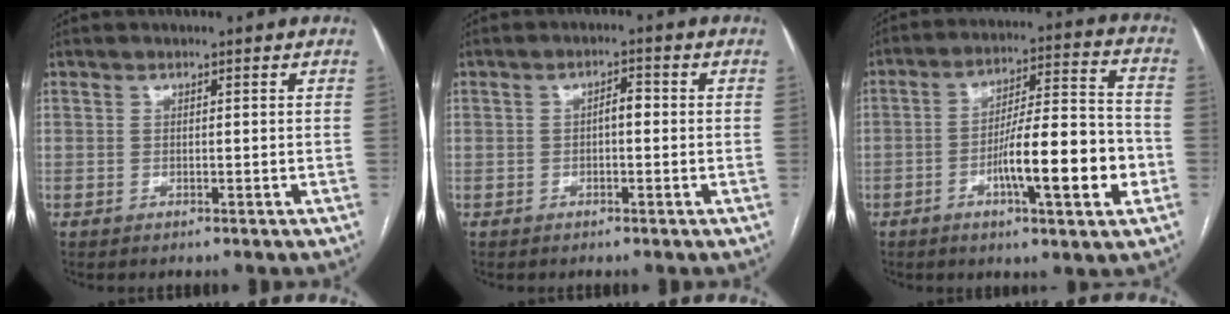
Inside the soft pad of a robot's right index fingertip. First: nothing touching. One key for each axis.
{"total": 2.2, "fx": -0.2, "fy": 0.9, "fz": 2.0, "tx": -0.030, "ty": 0.010, "tz": -0.005}
{"total": 14.5, "fx": -4.5, "fy": 1.8, "fz": 13.7, "tx": -0.220, "ty": 0.009, "tz": -0.069}